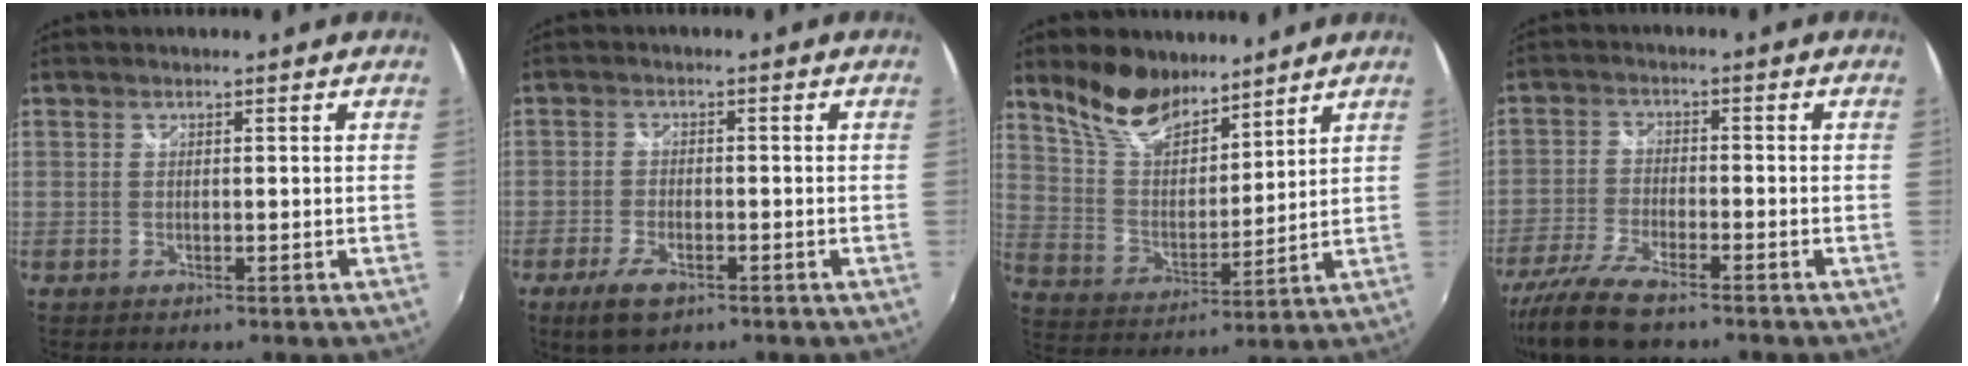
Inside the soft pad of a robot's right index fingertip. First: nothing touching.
{"total": 5.7, "force": [-3.5, 2.5, 3.7], "torque": [-0.095, -0.012, -0.063]}
{"total": 12.4, "force": [9.9, 5.2, 5.5], "torque": [-0.114, 0.012, 0.192]}
{"total": 9.7, "force": [-7.7, 2.2, 5.4], "torque": [-0.131, -0.027, -0.151]}